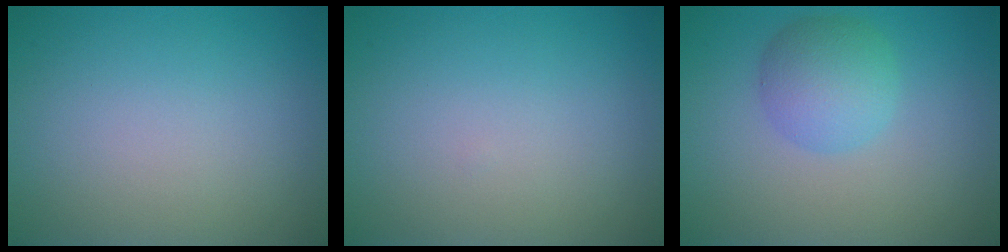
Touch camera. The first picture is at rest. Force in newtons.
{"total": 0.0}
{"total": 3.7, "press": 3.7, "slide": 0.1}